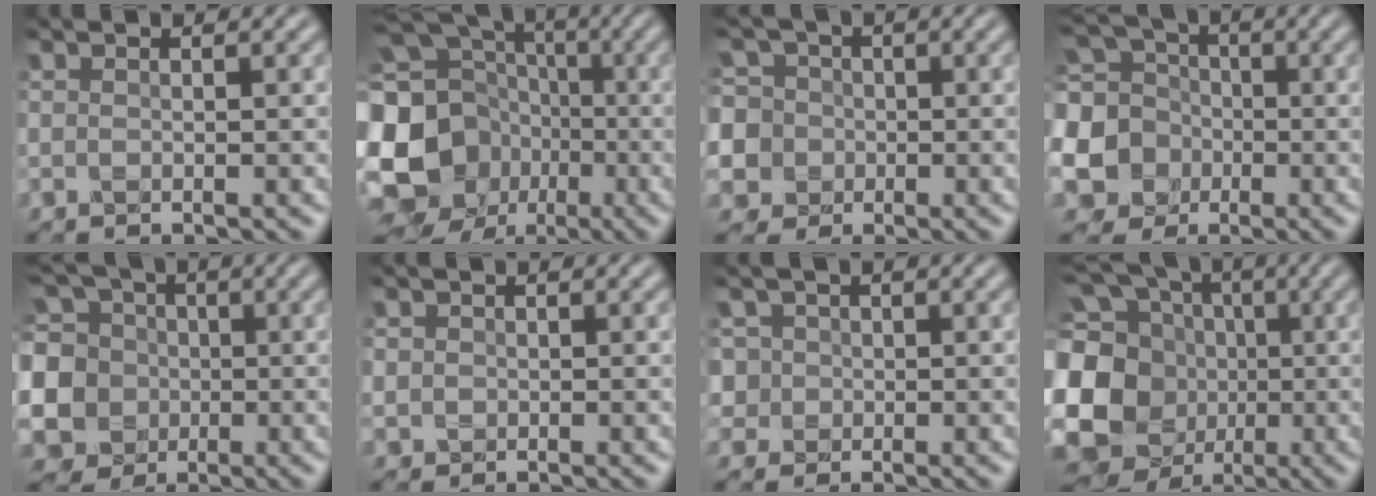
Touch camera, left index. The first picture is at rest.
{"total": 19.8, "force": [-2.9, 17.7, 8.3], "torque": [-0.203, 0.009, -0.093]}
{"total": 10.1, "force": [0.2, 9.4, 3.7], "torque": [-0.100, 0.024, -0.028]}
{"total": 12.5, "force": [-1.4, 11.6, 4.6], "torque": [-0.159, 0.008, -0.055]}
{"total": 13.5, "force": [-0.6, 12.7, 4.5], "torque": [-0.151, 0.017, -0.042]}
{"total": 1.5, "force": [0.2, 1.5, 0.4], "torque": [-0.007, 0.002, 0.000]}
{"total": 4.9, "force": [1.0, 4.5, 1.7], "torque": [-0.043, 0.032, 0.001]}
{"total": 17.6, "force": [-1.9, 15.7, 7.6], "torque": [-0.200, 0.009, -0.068]}